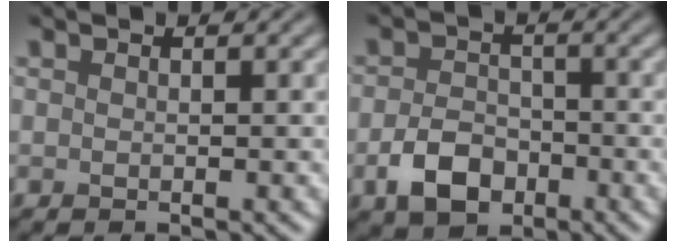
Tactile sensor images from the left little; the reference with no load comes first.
{"total": 4.3, "force": [-2.1, 2.9, 2.4], "torque": [-0.046, -0.002, -0.043]}